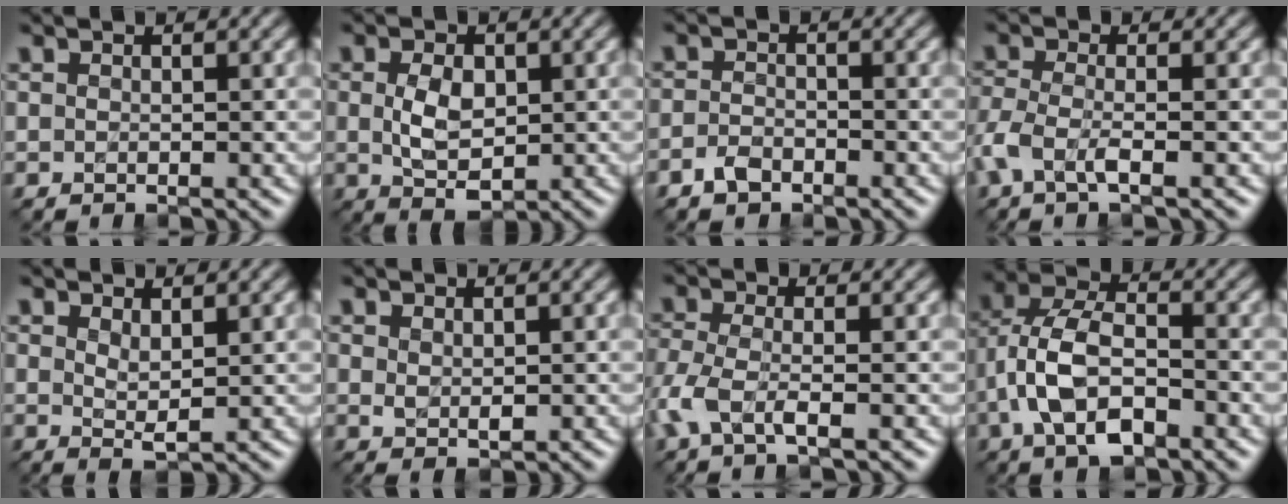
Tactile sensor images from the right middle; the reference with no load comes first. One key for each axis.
{"total": 3.9, "fx": 0.2, "fy": 2.3, "fz": 3.1, "tx": -0.066, "ty": 0.000, "tz": 0.008}
{"total": 1.9, "fx": -1.4, "fy": 0.9, "fz": 0.8, "tx": -0.015, "ty": 0.003, "tz": -0.030}
{"total": 2.9, "fx": -1.5, "fy": 0.7, "fz": 2.4, "tx": -0.061, "ty": -0.006, "tz": -0.040}
{"total": 1.5, "fx": 0.8, "fy": 0.4, "fz": 1.3, "tx": -0.026, "ty": -0.006, "tz": 0.018}
{"total": 1.2, "fx": 0.2, "fy": 0.6, "fz": 1.0, "tx": -0.021, "ty": -0.003, "tz": 0.010}
{"total": 3.3, "fx": -1.6, "fy": 0.8, "fz": 2.8, "tx": -0.071, "ty": -0.008, "tz": -0.042}
{"total": 7.4, "fx": -2.3, "fy": 4.0, "fz": 5.7, "tx": -0.118, "ty": 0.010, "tz": -0.052}